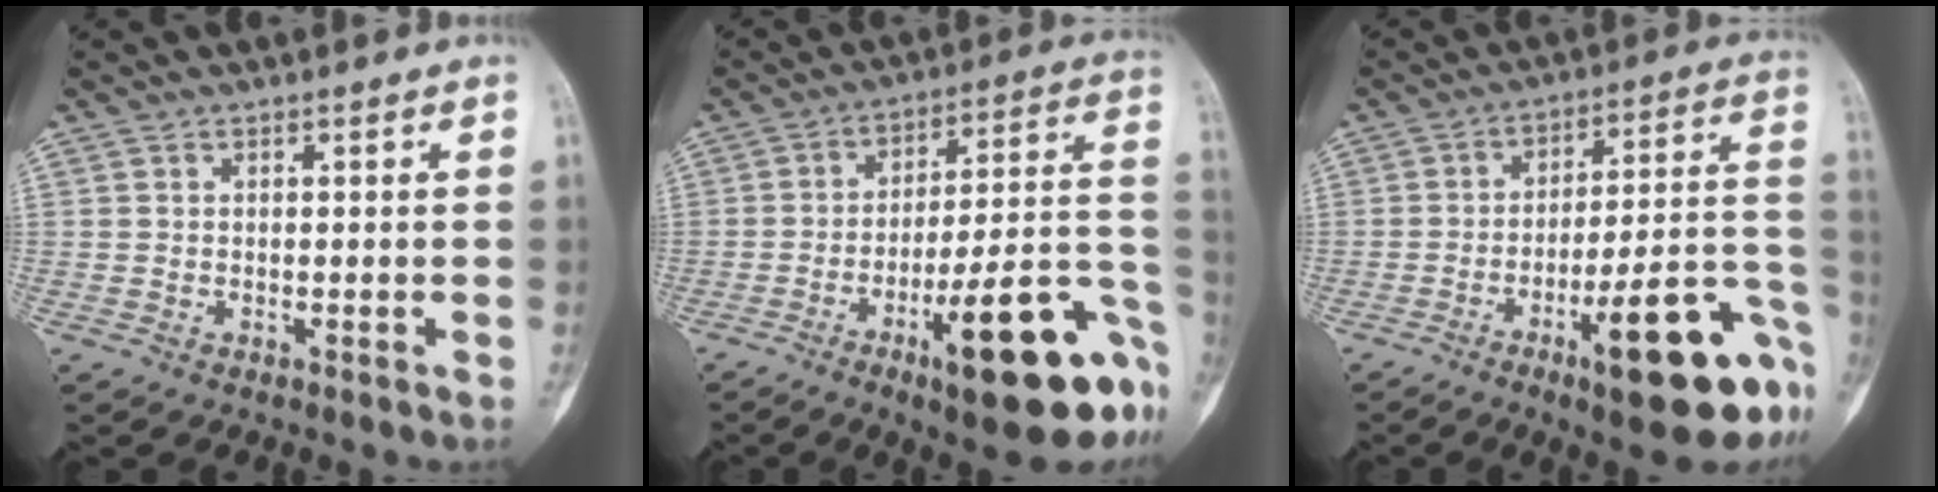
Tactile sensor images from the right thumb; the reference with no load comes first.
{"total": 23.7, "force": [-10.2, 5.8, 20.5], "torque": [-0.220, 0.056, -0.141]}
{"total": 21.5, "force": [-9.3, 5.2, 18.6], "torque": [-0.196, 0.053, -0.128]}